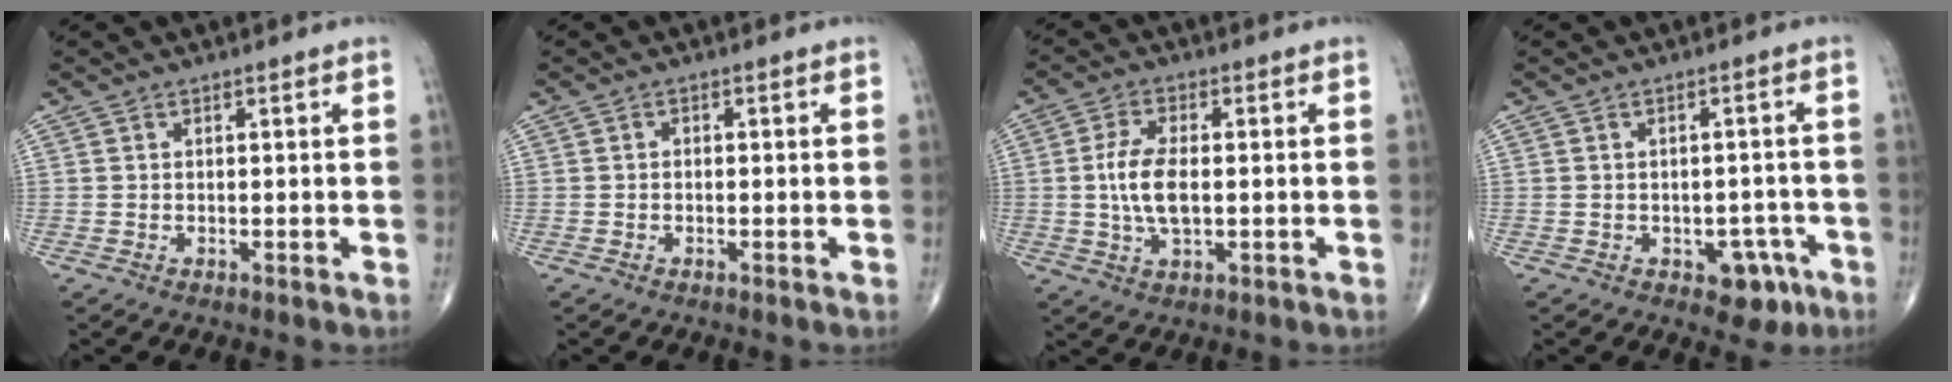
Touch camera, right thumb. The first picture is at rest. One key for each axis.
{"total": 0.5, "fx": -0.2, "fy": 0.4, "fz": 0.2, "tx": 0.003, "ty": 0.002, "tz": -0.010}
{"total": 7.7, "fx": -0.2, "fy": 3.6, "fz": 6.8, "tx": -0.139, "ty": -0.002, "tz": -0.008}
{"total": 5.4, "fx": -2.6, "fy": 3.6, "fz": 3.1, "tx": -0.010, "ty": 0.017, "tz": -0.030}